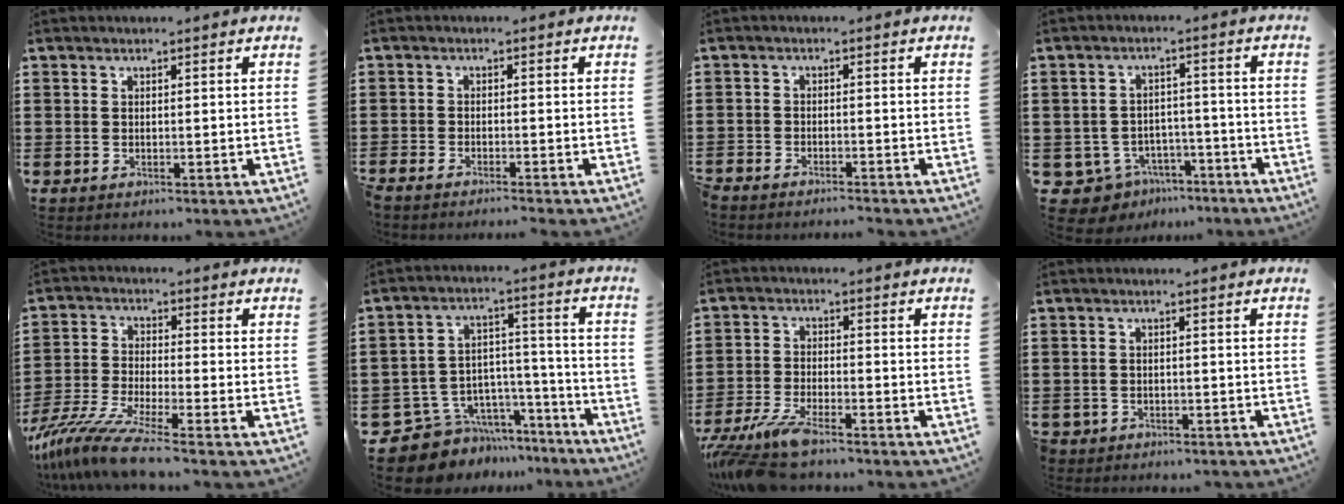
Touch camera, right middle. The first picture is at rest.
{"total": 1.8, "force": [-1.7, -0.1, 0.3], "torque": [-0.013, -0.002, -0.038]}
{"total": 2.4, "force": [-2.4, 0.1, -0.2], "torque": [-0.010, -0.002, -0.055]}
{"total": 5.2, "force": [-4.3, 2.7, 1.0], "torque": [-0.039, 0.009, -0.089]}
{"total": 8.8, "force": [-7.0, 0.3, 5.3], "torque": [-0.126, -0.015, -0.142]}
{"total": 8.4, "force": [-7.4, 3.8, 0.6], "torque": [-0.019, 0.016, -0.142]}
{"total": 6.7, "force": [-5.7, 0.9, 3.5], "torque": [-0.094, -0.017, -0.114]}
{"total": 1.6, "force": [-1.5, 0.5, -0.2], "torque": [-0.003, 0.003, -0.037]}